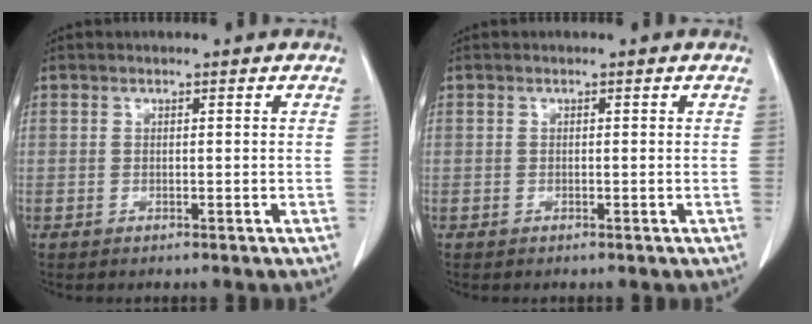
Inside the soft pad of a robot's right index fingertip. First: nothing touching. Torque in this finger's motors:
{"motor_torque": [0.11, 0.10, 0.04, 0.01]}